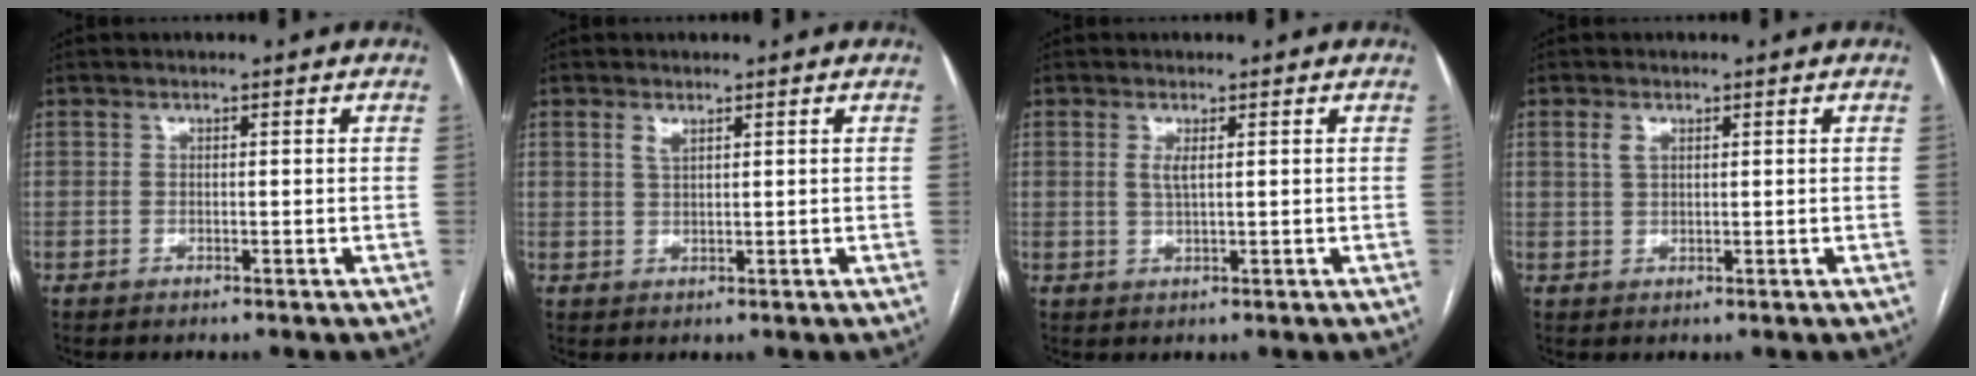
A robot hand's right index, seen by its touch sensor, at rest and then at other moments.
{"total": 1.6, "force": [1.0, 0.5, 1.2], "torque": [-0.026, 0.000, 0.022]}
{"total": 1.9, "force": [0.6, 0.3, 1.8], "torque": [-0.042, -0.003, 0.012]}
{"total": 1.9, "force": [0.9, 1.0, 1.4], "torque": [-0.031, 0.006, 0.022]}